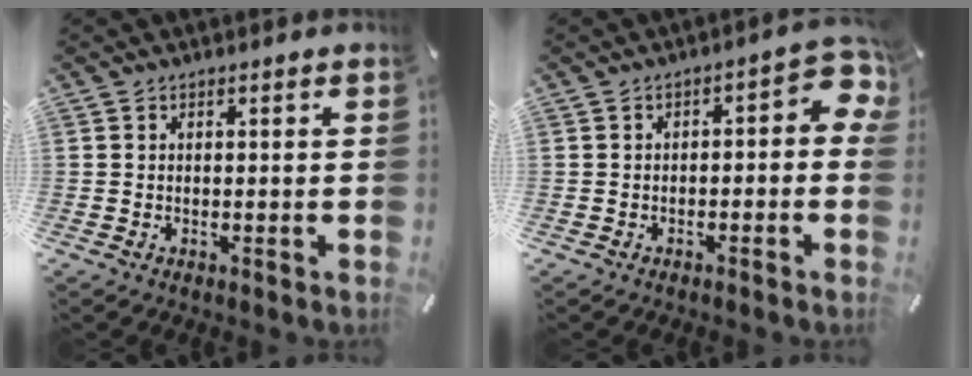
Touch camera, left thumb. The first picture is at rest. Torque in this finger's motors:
{"motor_torque": [0.31, -0.22, 0.34, 0.19, 0.04]}